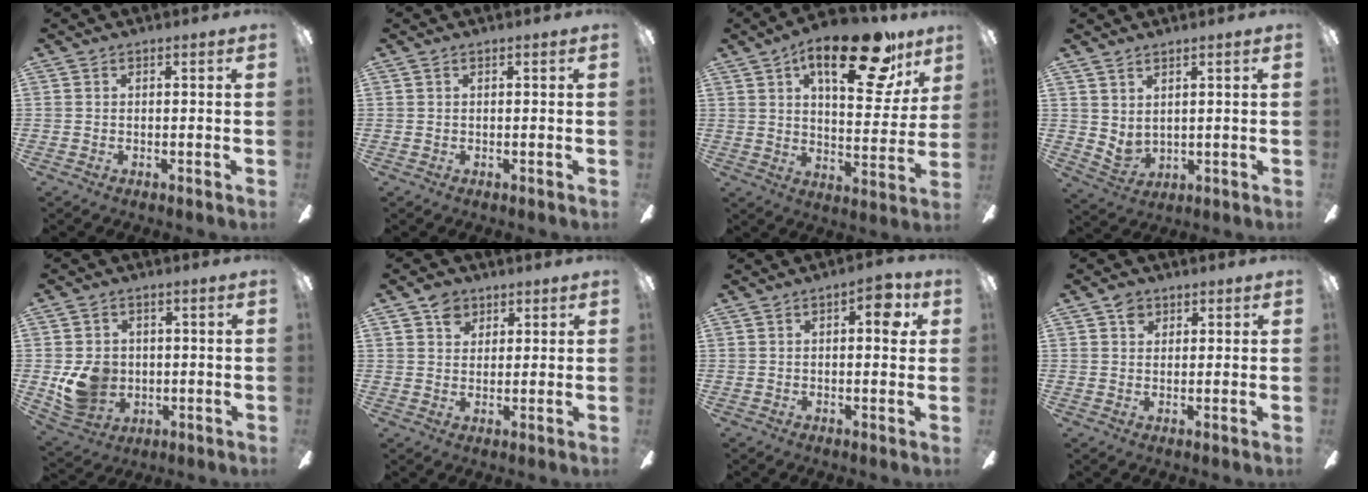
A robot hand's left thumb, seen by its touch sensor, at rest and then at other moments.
{"total": 0.0}
{"total": 22.2, "force": [13.5, 8.4, 15.5], "torque": [-0.220, -0.068, 0.211]}
{"total": 3.7, "force": [2.5, 1.9, 1.9], "torque": [-0.055, -0.024, 0.047]}
{"total": 9.7, "force": [-0.5, 8.5, 4.6], "torque": [-0.103, 0.009, -0.003]}
{"total": 5.3, "force": [3.1, 4.1, 1.5], "torque": [-0.020, 0.001, 0.056]}
{"total": 5.9, "force": [1.8, 2.3, 5.0], "torque": [-0.060, -0.002, 0.021]}
{"total": 3.0, "force": [1.7, 2.2, 1.1], "torque": [-0.018, 0.003, 0.030]}